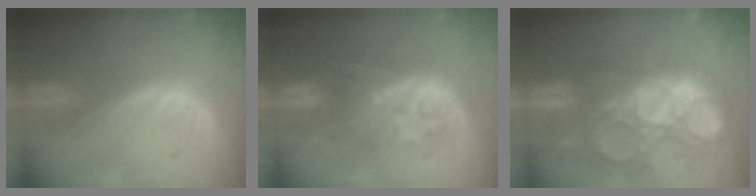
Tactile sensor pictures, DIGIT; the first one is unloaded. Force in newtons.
{"total": 8.1, "press": 8.1, "slide": 0.8}
{"total": 14.4, "press": 12.7, "slide": 6.8}